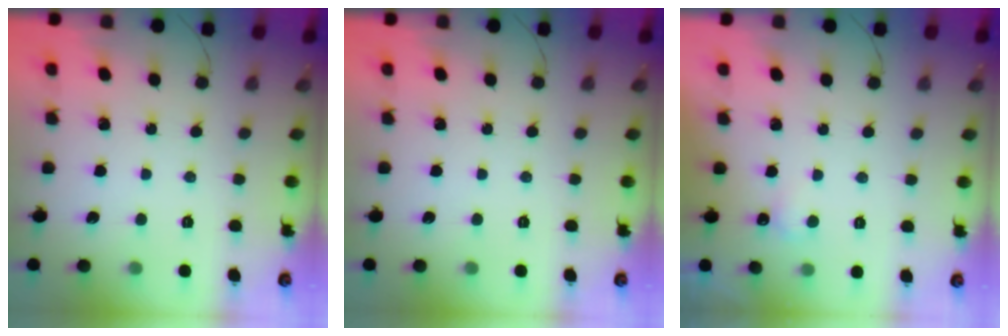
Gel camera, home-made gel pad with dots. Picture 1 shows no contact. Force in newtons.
{"total": 0.0}
{"total": 2.2, "press": 2.2, "slide": 0.4}